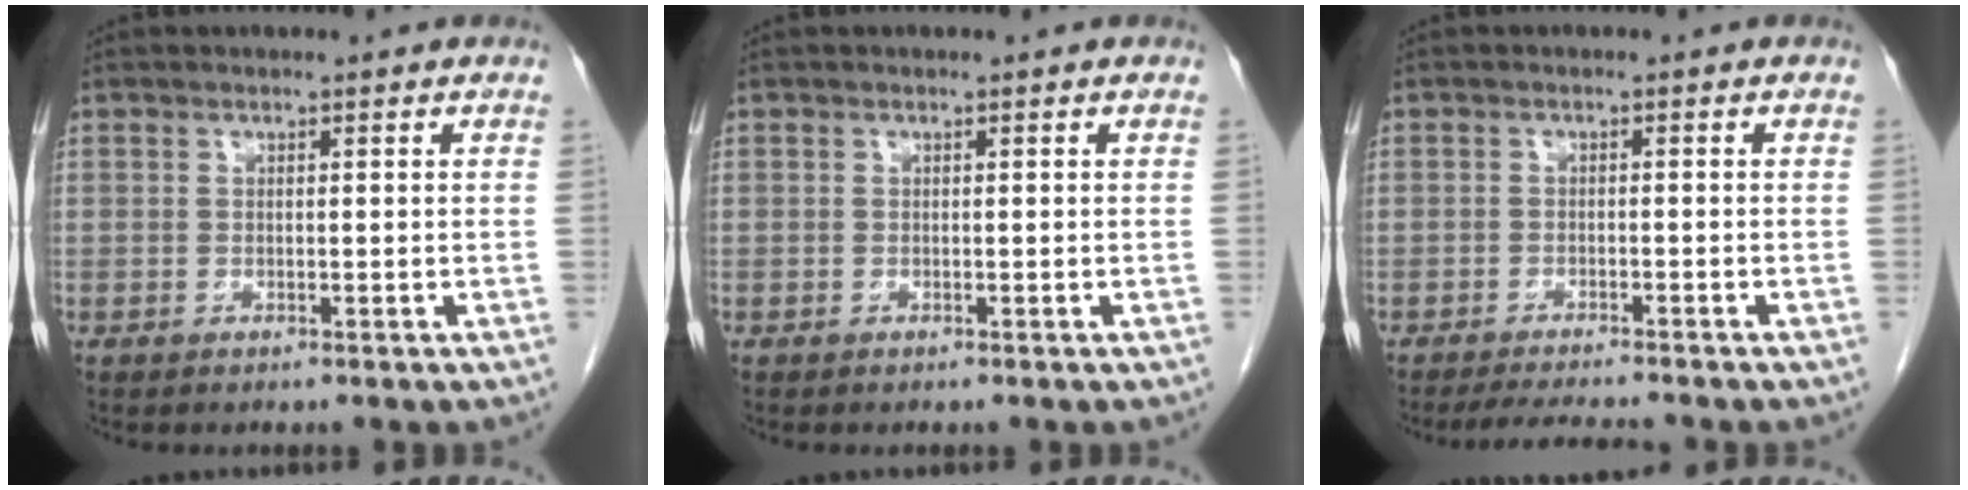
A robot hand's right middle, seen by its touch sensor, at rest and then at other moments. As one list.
[{"total": 0.0}, {"total": 4.9, "force": [-4.5, -0.2, 1.8], "torque": [-0.032, -0.019, -0.072]}]